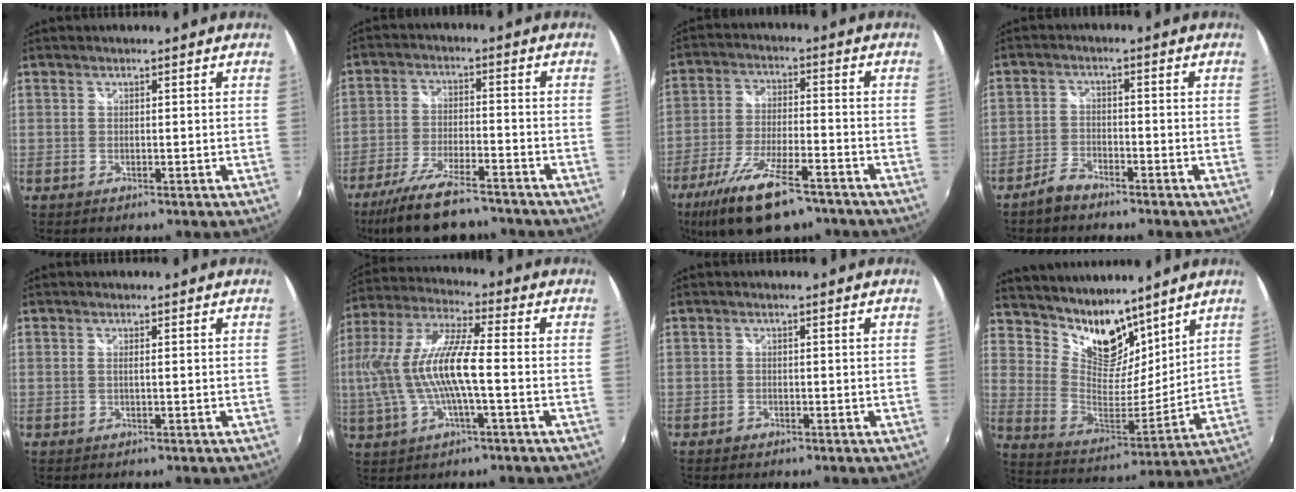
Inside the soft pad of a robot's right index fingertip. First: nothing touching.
{"total": 15.1, "force": [-12.5, 3.7, 7.5], "torque": [-0.163, -0.021, -0.207]}
{"total": 16.4, "force": [-11.2, 5.3, 10.6], "torque": [-0.219, -0.033, -0.192]}
{"total": 3.8, "force": [-3.3, 1.3, 1.5], "torque": [-0.044, 0.004, -0.064]}
{"total": 0.9, "force": [-0.1, -0.2, 0.9], "torque": [-0.016, -0.001, -0.004]}
{"total": 15.8, "force": [-1.4, 3.3, 15.4], "torque": [-0.290, -0.002, -0.027]}
{"total": 1.2, "force": [-0.9, 0.8, 0.2], "torque": [-0.007, -0.001, -0.014]}
{"total": 13.6, "force": [10.7, 6.6, 5.2], "torque": [-0.102, -0.004, 0.204]}